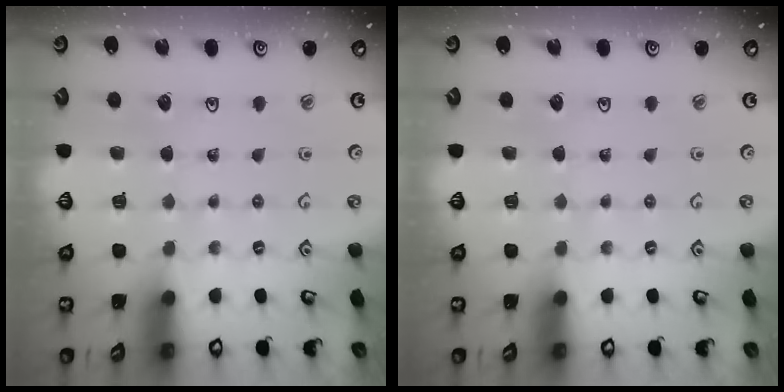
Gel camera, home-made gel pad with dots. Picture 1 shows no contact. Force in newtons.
{"total": 0.0}